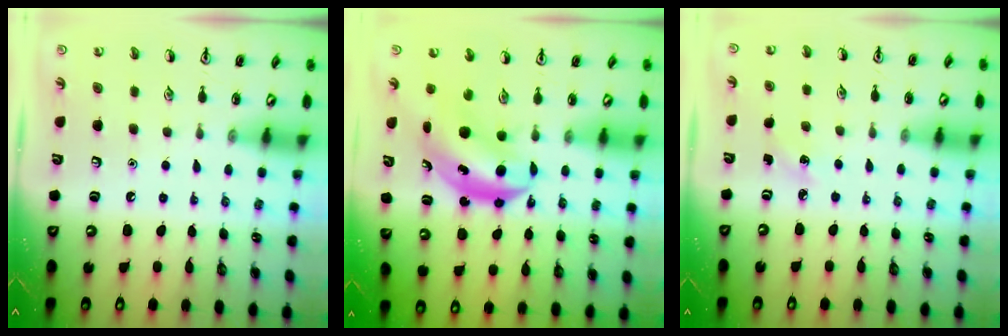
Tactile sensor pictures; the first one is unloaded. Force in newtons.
{"total": 5.7, "press": 5.5, "slide": 1.6}
{"total": 2.8, "press": 2.6, "slide": 1.0}